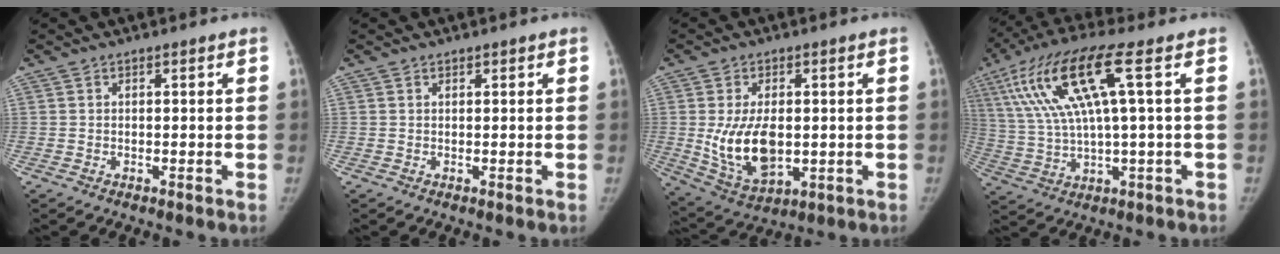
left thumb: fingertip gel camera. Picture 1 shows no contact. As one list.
[{"total": 0.5, "force": [0.4, 0.3, 0.1], "torque": [0.000, -0.003, 0.006]}, {"total": 12.2, "force": [-0.3, 7.0, 10.0], "torque": [-0.175, -0.013, 0.015]}, {"total": 16.3, "force": [5.3, 2.7, 15.1], "torque": [-0.338, 0.014, 0.103]}]